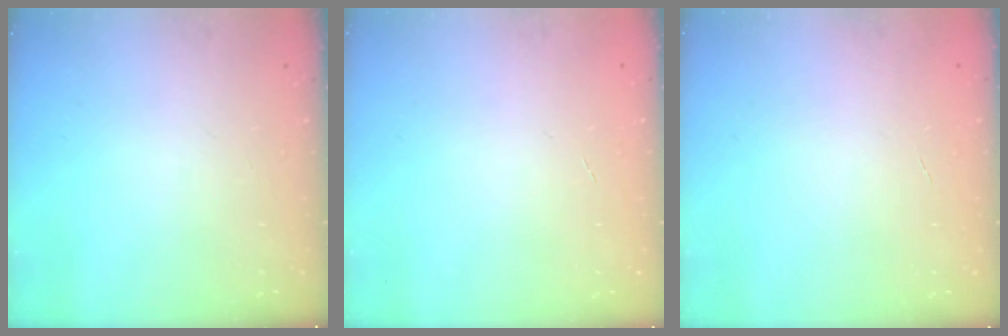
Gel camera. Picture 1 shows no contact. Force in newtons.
{"total": 0.0}
{"total": 0.0}